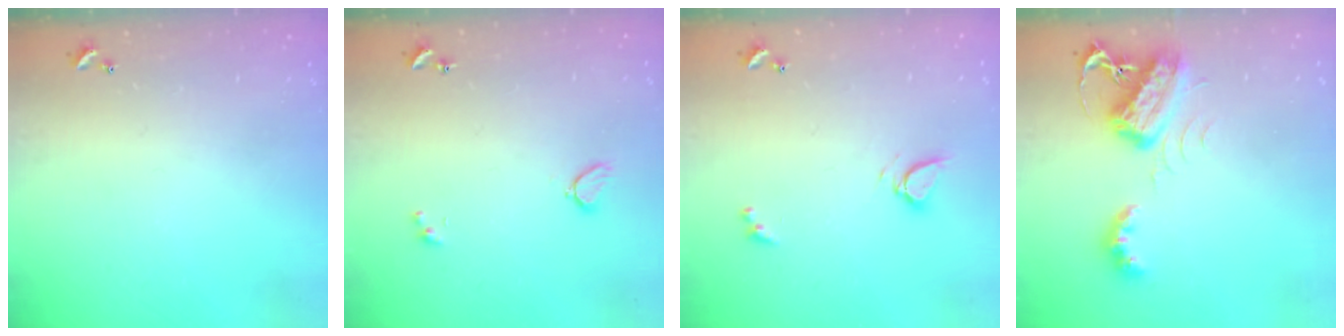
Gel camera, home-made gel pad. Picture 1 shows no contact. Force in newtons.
{"total": 1.9, "press": 1.9, "slide": 0.6}
{"total": 3.3, "press": 3.3, "slide": 0.5}
{"total": 7.0, "press": 7.0, "slide": 0.1}